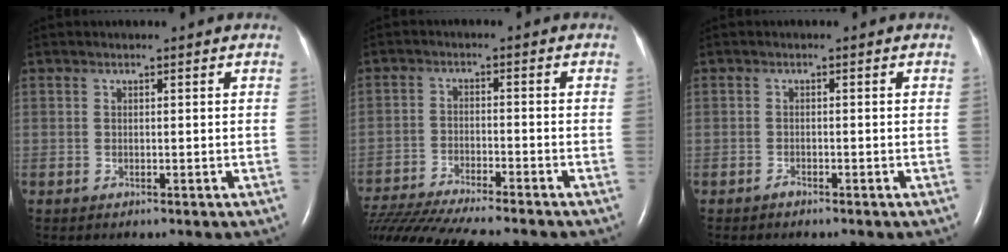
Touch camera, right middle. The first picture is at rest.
{"total": 17.4, "force": [-15.5, 1.0, 8.0], "torque": [-0.153, -0.033, -0.245]}
{"total": 0.6, "force": [-0.6, 0.1, 0.2], "torque": [-0.007, -0.001, -0.010]}